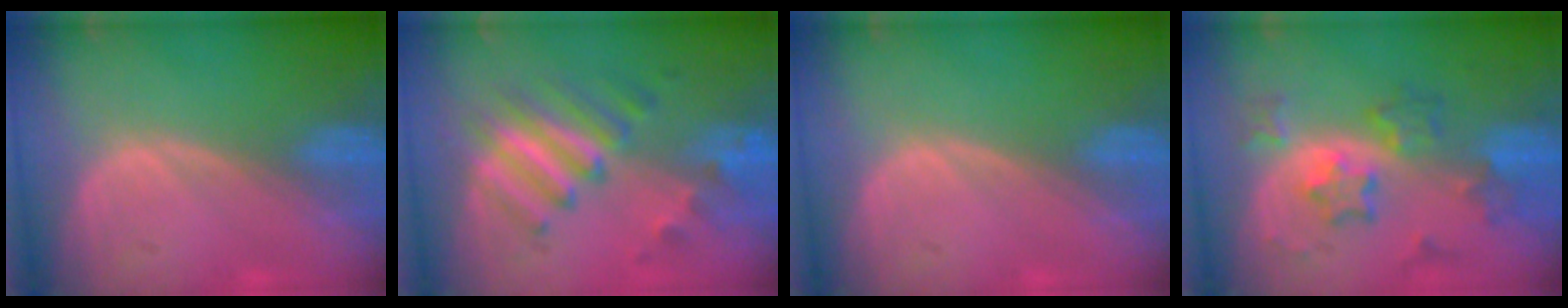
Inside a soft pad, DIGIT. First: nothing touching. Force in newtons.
{"total": 7.8, "press": 7.7, "slide": 0.9}
{"total": 0.0}
{"total": 6.8, "press": 6.8, "slide": 0.2}